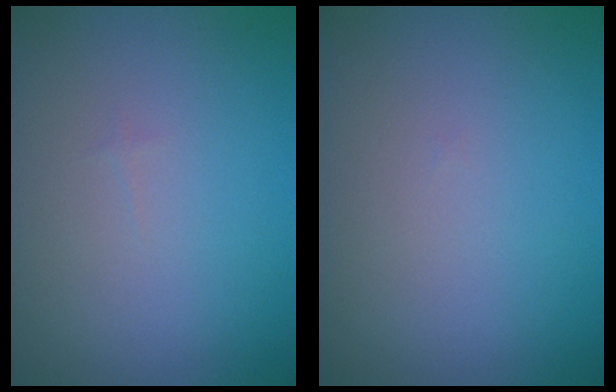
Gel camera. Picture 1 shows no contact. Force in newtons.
{"total": 0.0}